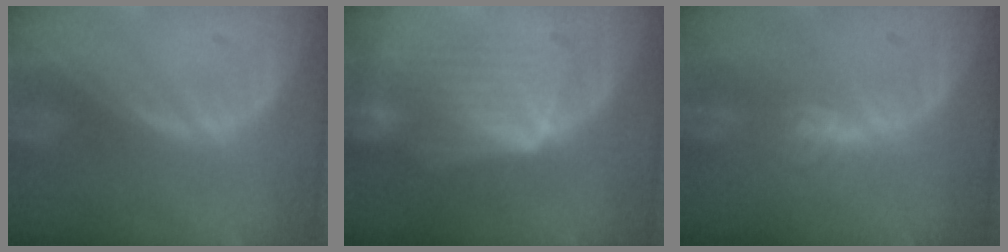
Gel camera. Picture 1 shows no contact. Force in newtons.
{"total": 7.4, "press": 7.4, "slide": 0.4}
{"total": 3.7, "press": 3.6, "slide": 0.9}